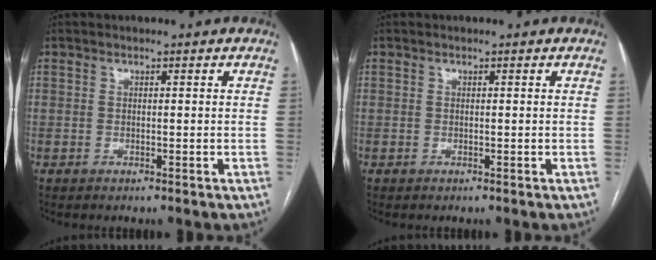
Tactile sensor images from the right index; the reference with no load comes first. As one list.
[{"total": 0.0}]